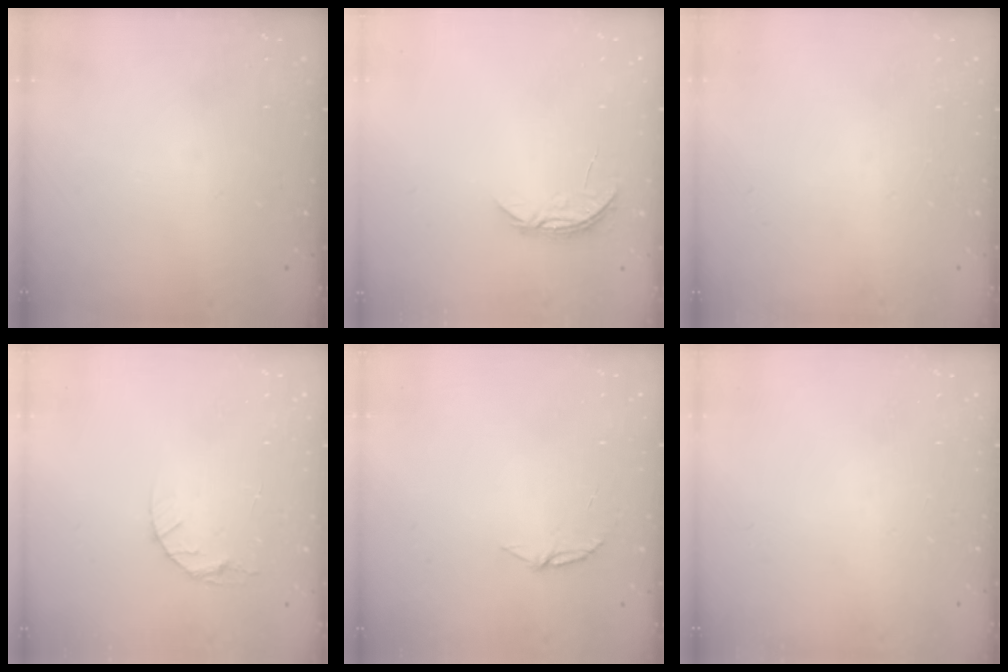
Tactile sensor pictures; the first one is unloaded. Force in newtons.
{"total": 4.0, "press": 4.0, "slide": 0.5}
{"total": 0.0}
{"total": 4.9, "press": 4.9, "slide": 0.6}
{"total": 5.1, "press": 5.1, "slide": 0.5}
{"total": 0.0}